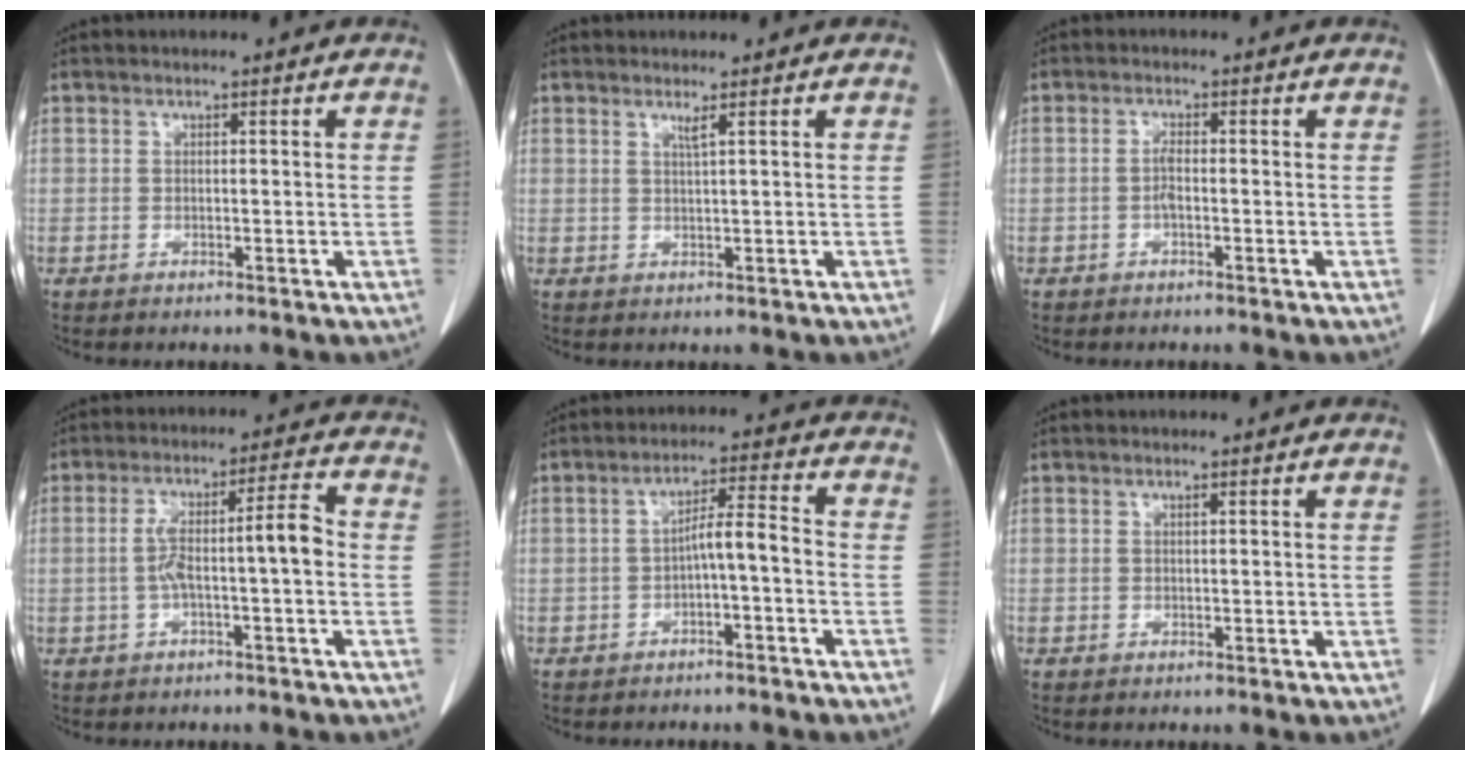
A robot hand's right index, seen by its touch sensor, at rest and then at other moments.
{"total": 1.1, "force": [0.7, -0.4, 0.8], "torque": [-0.023, -0.008, 0.016]}
{"total": 1.5, "force": [-0.4, 0.3, 1.4], "torque": [-0.026, 0.003, -0.008]}
{"total": 6.8, "force": [-0.9, 0.7, 6.8], "torque": [-0.124, 0.032, -0.009]}
{"total": 4.8, "force": [-1.4, 0.7, 4.5], "torque": [-0.076, 0.022, -0.018]}
{"total": 0.0}